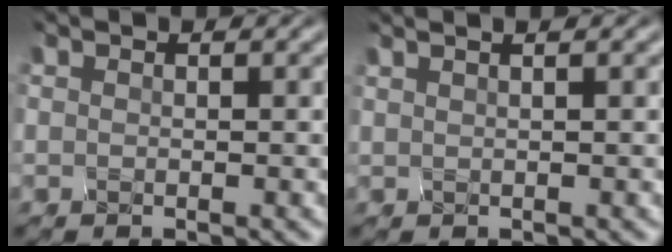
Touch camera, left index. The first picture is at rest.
{"total": 3.2, "force": [1.8, 1.4, 2.2], "torque": [-0.014, 0.024, -0.002]}